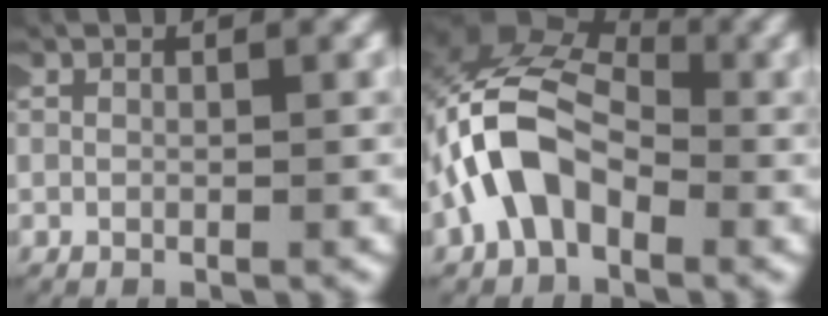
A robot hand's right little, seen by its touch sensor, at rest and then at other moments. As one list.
[{"total": 6.8, "force": [0.3, 4.8, 4.9], "torque": [-0.127, -0.002, 0.001]}]